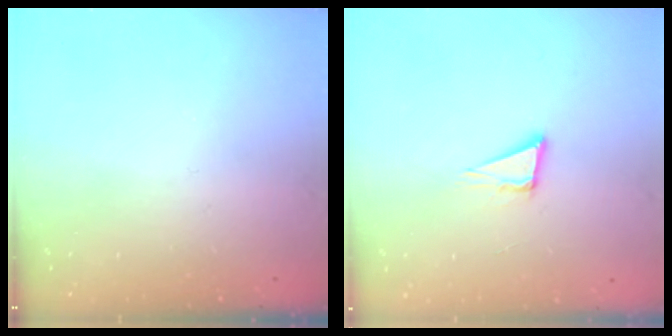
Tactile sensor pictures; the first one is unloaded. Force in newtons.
{"total": 4.9, "press": 3.8, "slide": 3.0}